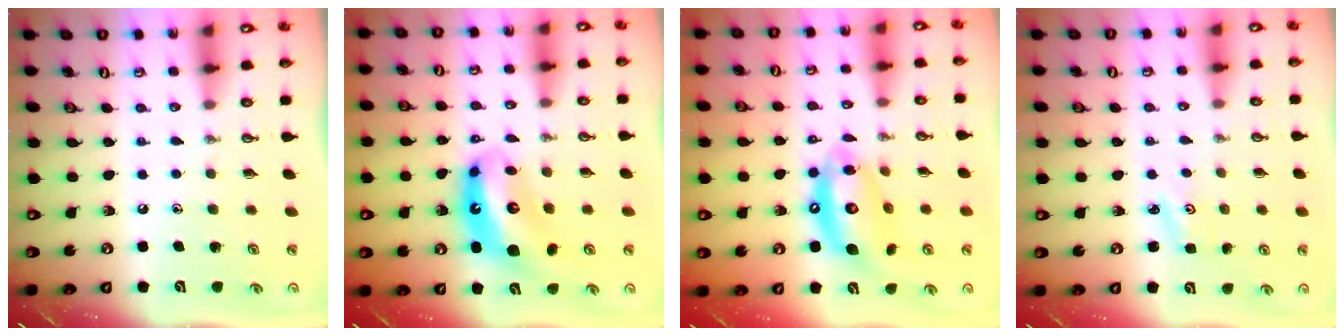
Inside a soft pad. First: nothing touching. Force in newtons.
{"total": 12.7, "press": 12.6, "slide": 1.3}
{"total": 14.4, "press": 14.3, "slide": 1.5}
{"total": 2.7, "press": 2.6, "slide": 0.4}